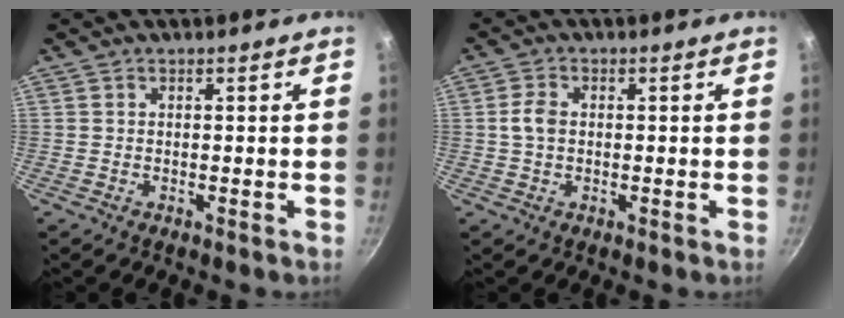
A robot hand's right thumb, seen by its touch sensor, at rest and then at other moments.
{"total": 3.5, "force": [0.1, 2.4, 2.5], "torque": [-0.048, 0.009, -0.002]}